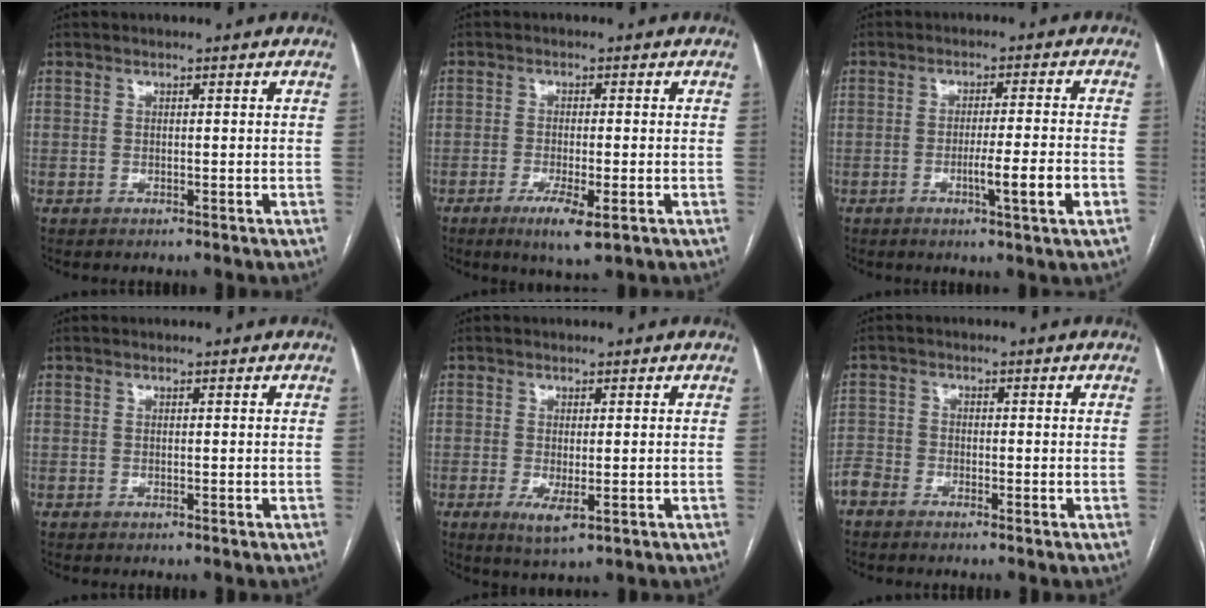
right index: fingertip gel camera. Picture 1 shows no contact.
{"total": 5.5, "force": [-2.6, 0.7, 4.8], "torque": [-0.085, -0.012, -0.041]}
{"total": 6.8, "force": [-2.4, -0.6, 6.4], "torque": [-0.099, -0.011, -0.039]}
{"total": 0.0}
{"total": 3.8, "force": [-1.2, 1.0, 3.5], "torque": [-0.057, -0.009, -0.011]}
{"total": 2.9, "force": [-2.4, 1.6, 0.2], "torque": [-0.002, 0.000, -0.054]}